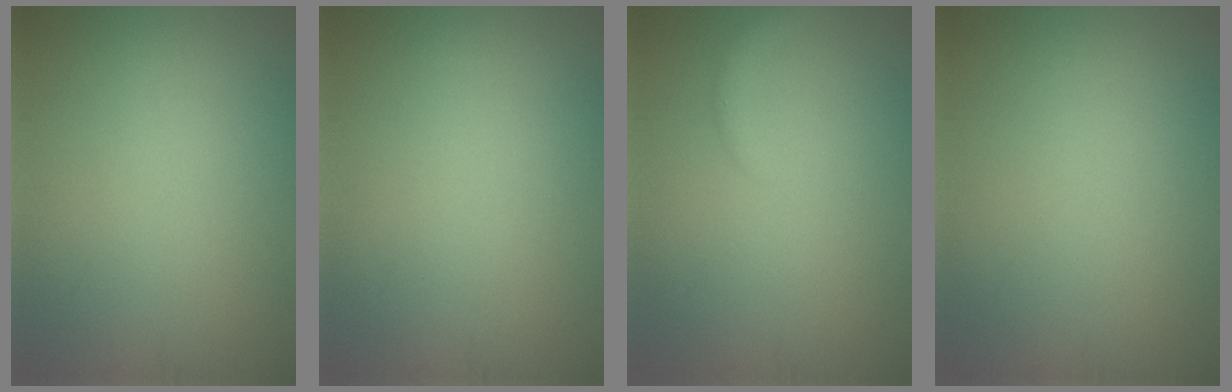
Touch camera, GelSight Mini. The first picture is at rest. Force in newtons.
{"total": 0.0}
{"total": 1.4, "press": 1.4, "slide": 0.2}
{"total": 0.0}